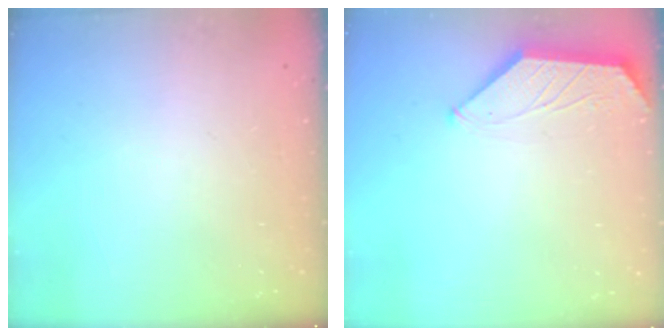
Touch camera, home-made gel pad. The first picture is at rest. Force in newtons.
{"total": 1.3, "press": 1.3, "slide": 0.3}